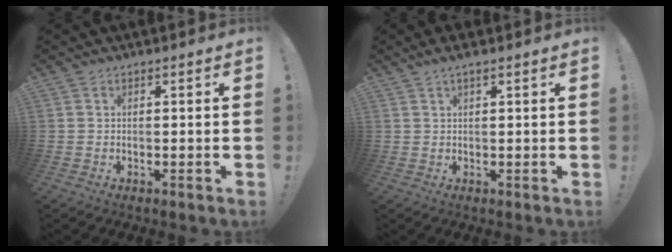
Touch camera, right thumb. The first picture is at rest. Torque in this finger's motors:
{"motor_torque": [0.00, 0.00, 0.21, -0.01, 0.00]}